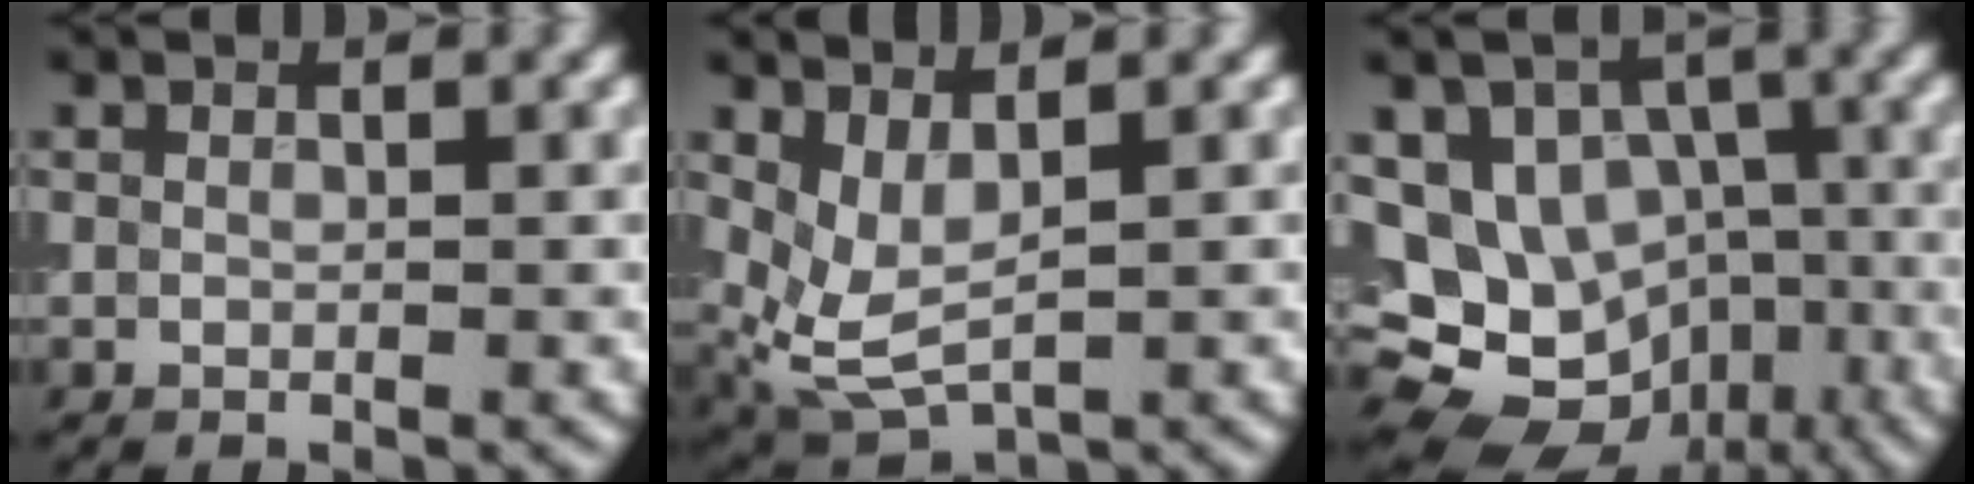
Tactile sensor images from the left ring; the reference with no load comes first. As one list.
[{"total": 3.8, "force": [1.0, 1.8, 3.2], "torque": [-0.082, -0.015, 0.026]}, {"total": 13.7, "force": [-3.8, 11.5, 6.3], "torque": [-0.117, 0.006, -0.061]}]